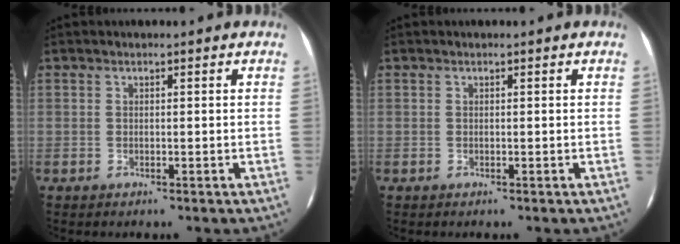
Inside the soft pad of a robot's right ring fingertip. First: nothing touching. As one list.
[{"total": 0.0}]